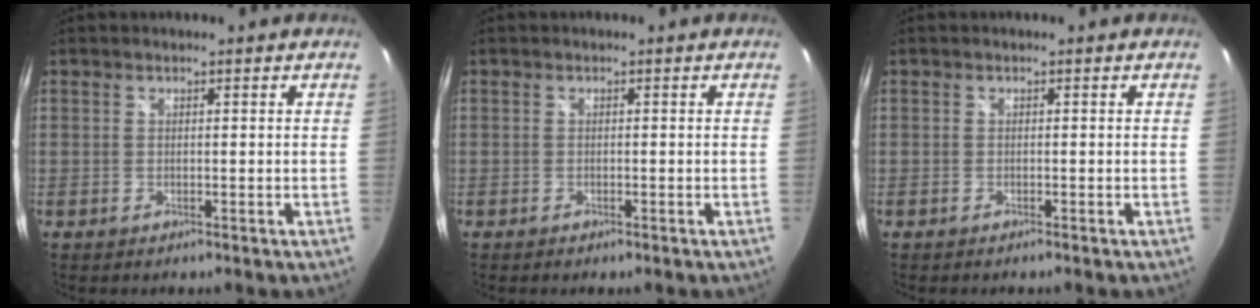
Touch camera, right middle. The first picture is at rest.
{"total": 0.5, "force": [-0.5, 0.1, 0.2], "torque": [-0.005, -0.002, -0.010]}
{"total": 0.5, "force": [-0.5, 0.1, 0.0], "torque": [-0.001, -0.001, -0.011]}